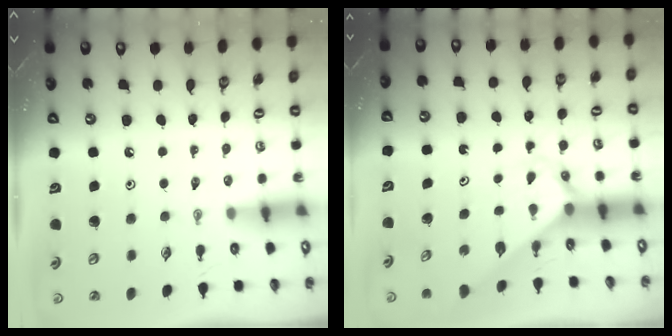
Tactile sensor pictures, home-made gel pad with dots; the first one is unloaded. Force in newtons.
{"total": 2.7, "press": 2.7, "slide": 0.1}